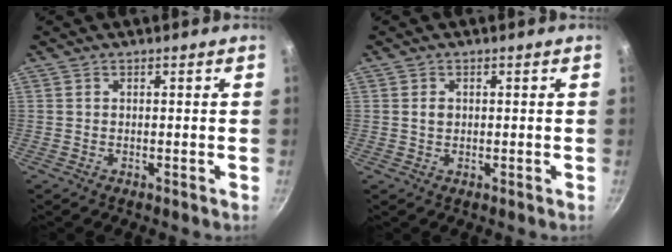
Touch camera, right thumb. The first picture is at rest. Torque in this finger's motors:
{"motor_torque": [0.48, 0.75, 0.48, 0.13, 0.11]}